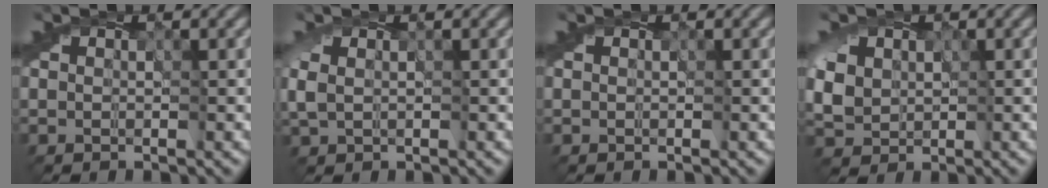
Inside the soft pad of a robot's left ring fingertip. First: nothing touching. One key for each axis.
{"total": 1.5, "fx": 0.3, "fy": 1.0, "fz": 1.0, "tx": -0.030, "ty": 0.004, "tz": 0.002}
{"total": 0.0}
{"total": 3.9, "fx": 1.0, "fy": 3.3, "fz": 1.8, "tx": -0.061, "ty": 0.013, "tz": 0.021}